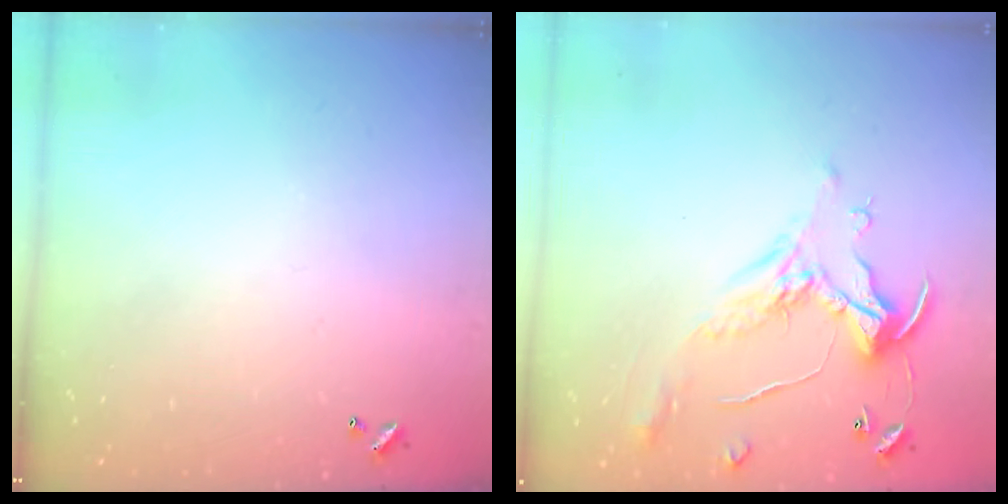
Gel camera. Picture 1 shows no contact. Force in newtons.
{"total": 1.1, "press": 0.8, "slide": 0.9}